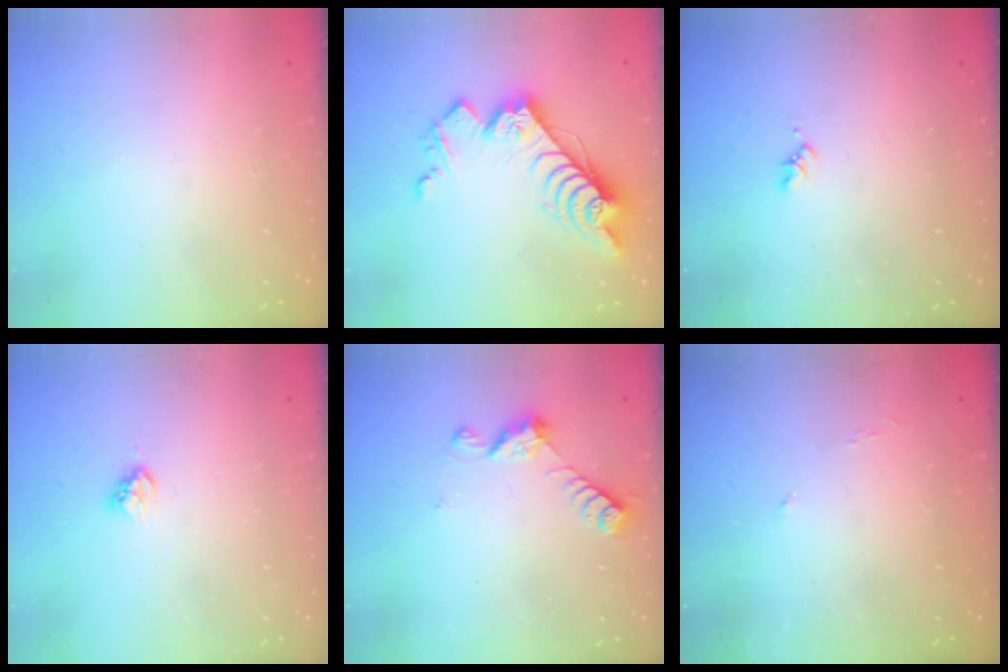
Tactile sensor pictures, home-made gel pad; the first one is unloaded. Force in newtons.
{"total": 14.6, "press": 14.5, "slide": 1.0}
{"total": 1.6, "press": 1.6, "slide": 0.3}
{"total": 4.6, "press": 4.6, "slide": 0.3}
{"total": 7.2, "press": 7.2, "slide": 0.5}
{"total": 3.1, "press": 3.1, "slide": 0.5}